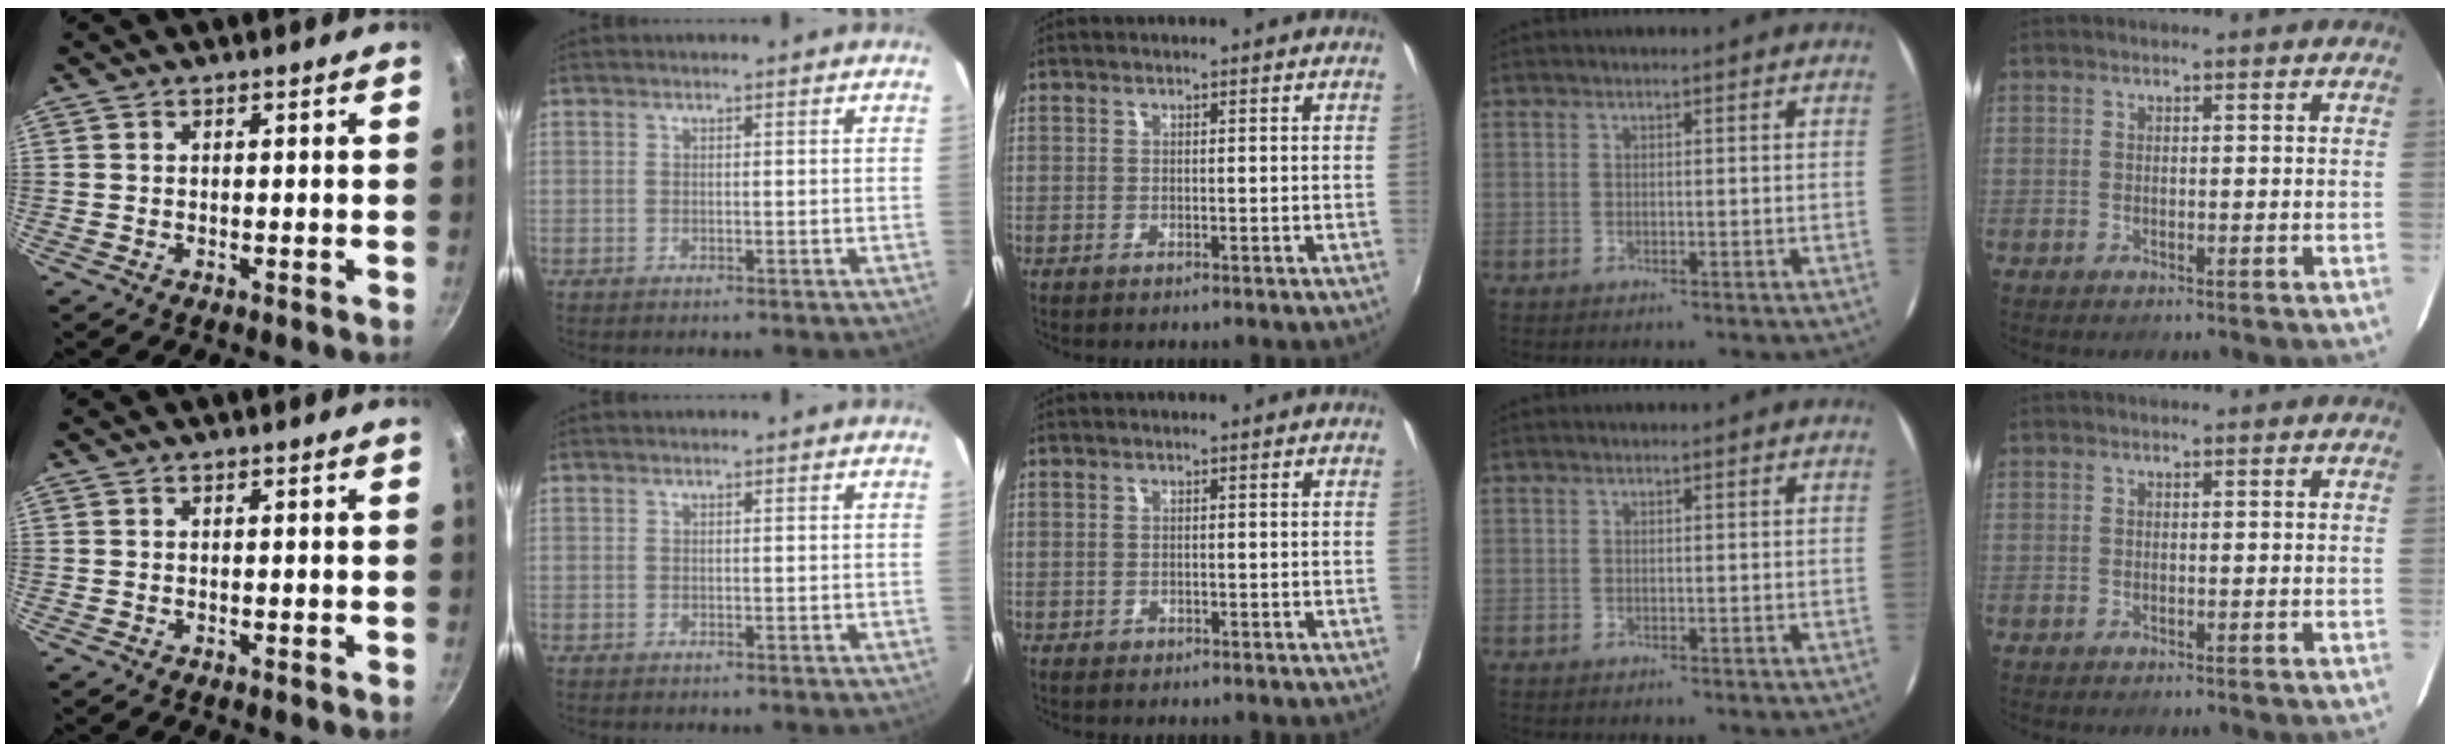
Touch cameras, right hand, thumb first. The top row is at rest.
{"middle": {"total": 0.6, "force": [-0.4, 0.5, 0.0], "torque": [-0.001, -0.003, -0.005]}}